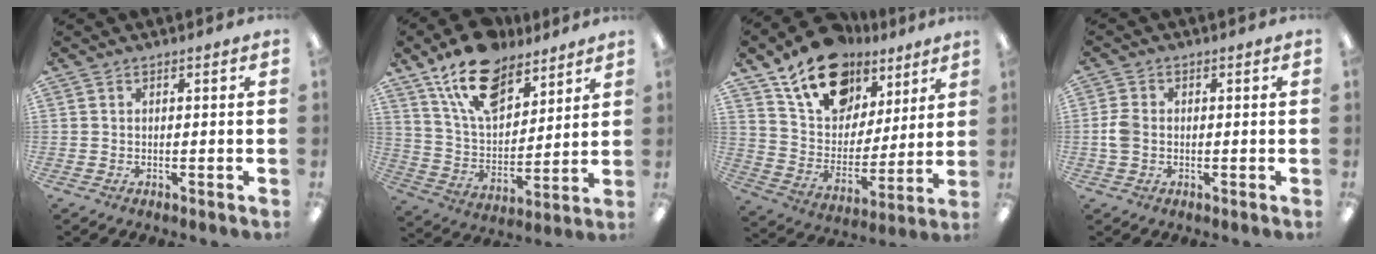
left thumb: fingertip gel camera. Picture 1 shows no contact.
{"total": 16.7, "force": [11.5, 8.9, 8.2], "torque": [-0.149, -0.056, 0.211]}
{"total": 17.6, "force": [12.5, 10.5, 6.6], "torque": [-0.127, -0.073, 0.231]}
{"total": 4.0, "force": [-0.4, 2.9, 2.7], "torque": [-0.054, 0.005, -0.008]}